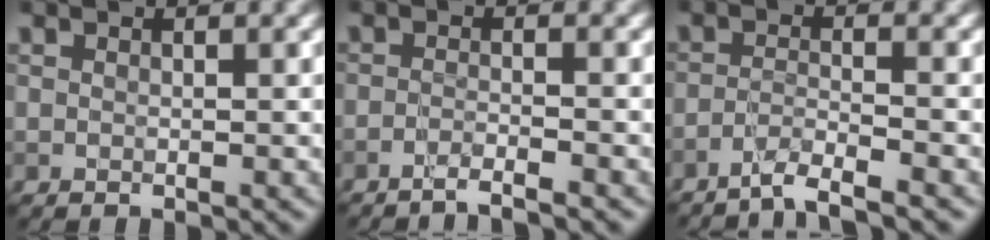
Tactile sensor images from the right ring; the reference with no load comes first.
{"total": 1.9, "force": [-1.6, 0.1, 1.1], "torque": [-0.010, -0.003, -0.043]}
{"total": 2.8, "force": [-2.4, 0.1, 1.5], "torque": [-0.021, 0.001, -0.061]}